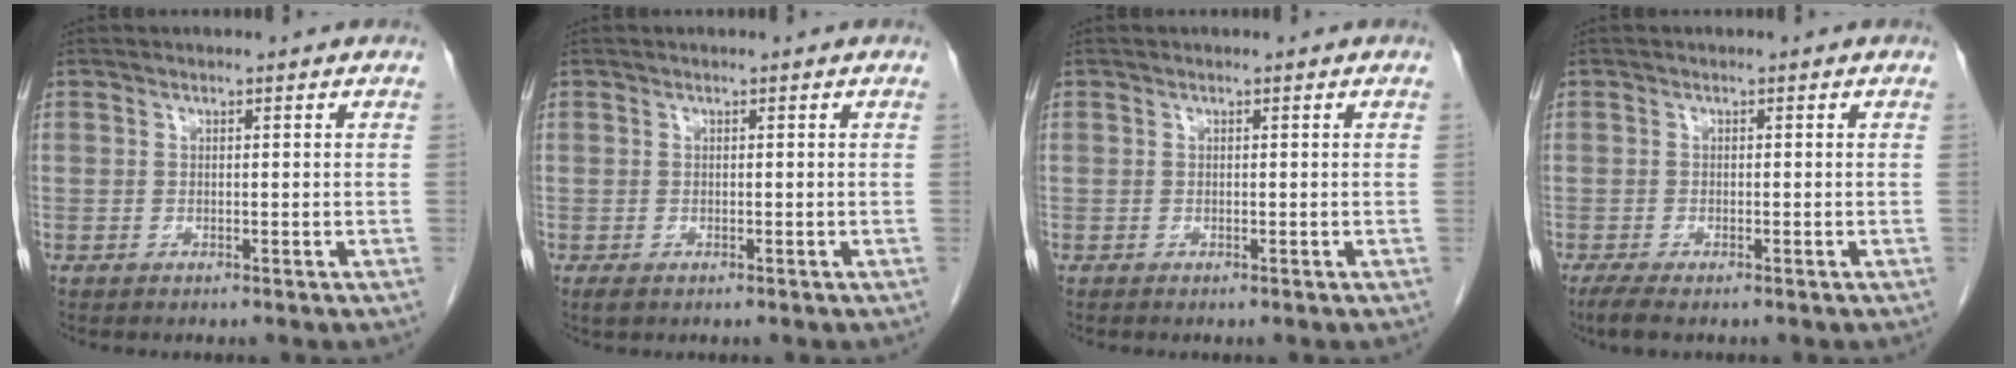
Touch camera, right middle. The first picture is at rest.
{"total": 1.1, "force": [-0.6, 0.5, 0.7], "torque": [-0.010, -0.001, -0.005]}
{"total": 0.0}
{"total": 2.8, "force": [-2.0, 0.6, 1.8], "torque": [-0.036, -0.010, -0.034]}